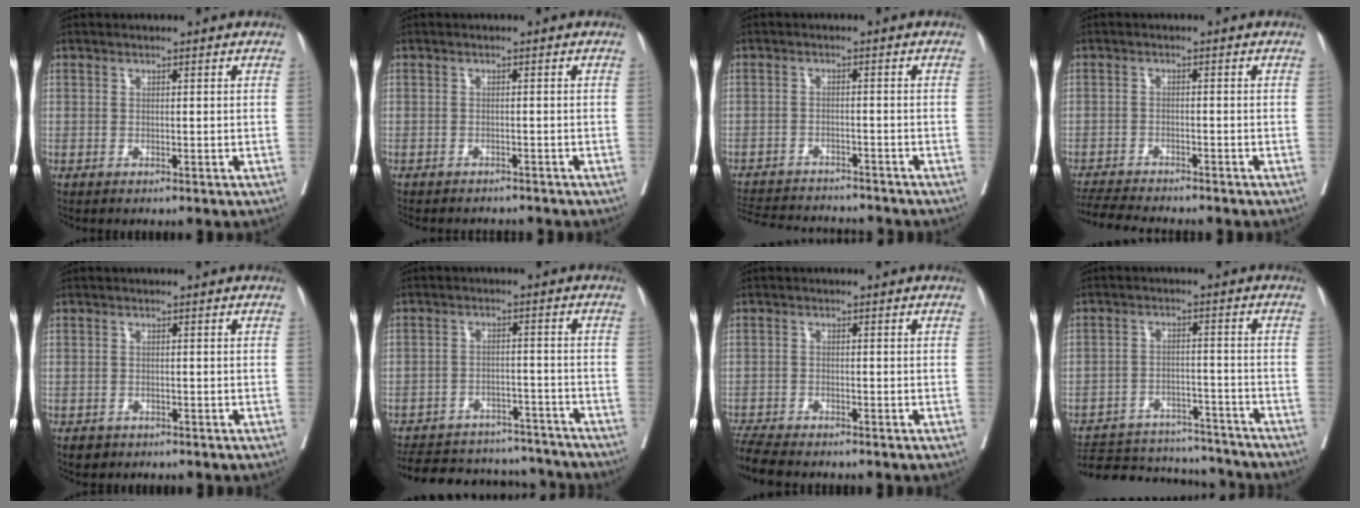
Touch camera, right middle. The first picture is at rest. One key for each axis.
{"total": 6.8, "fx": -6.3, "fy": 1.7, "fz": 1.7, "tx": -0.020, "ty": -0.004, "tz": -0.080}
{"total": 13.8, "fx": -12.9, "fy": 2.8, "fz": 4.1, "tx": -0.089, "ty": -0.003, "tz": -0.177}
{"total": 8.6, "fx": -8.0, "fy": 0.6, "fz": 3.2, "tx": -0.047, "ty": -0.014, "tz": -0.125}
{"total": 1.7, "fx": -1.1, "fy": 1.2, "fz": 0.3, "tx": -0.006, "ty": 0.001, "tz": -0.013}
{"total": 18.9, "fx": -17.1, "fy": 6.3, "fz": 4.9, "tx": -0.111, "ty": 0.010, "tz": -0.225}
{"total": 5.8, "fx": -5.4, "fy": 0.6, "fz": 2.2, "tx": -0.040, "ty": -0.016, "tz": -0.093}
{"total": 17.6, "fx": -16.4, "fy": 4.8, "fz": 4.2, "tx": -0.087, "ty": 0.010, "tz": -0.225}